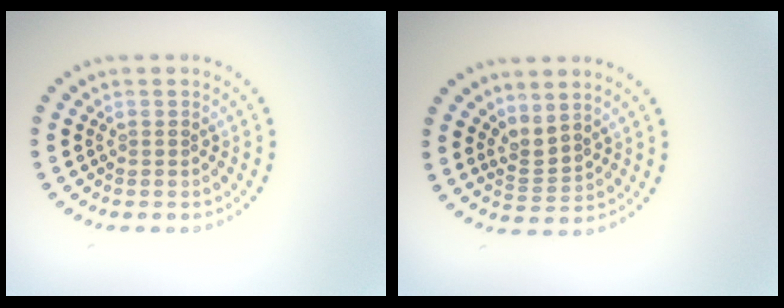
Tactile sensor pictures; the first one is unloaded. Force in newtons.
{"total": 2.2, "press": 1.5, "slide": 1.6}